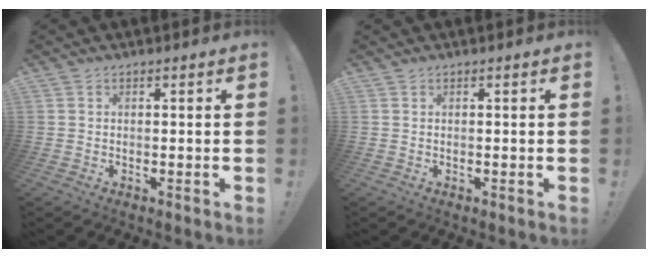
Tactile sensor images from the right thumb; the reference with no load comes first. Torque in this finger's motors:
{"motor_torque": [-0.12, 0.19, 0.04, 0.14, 0.10]}